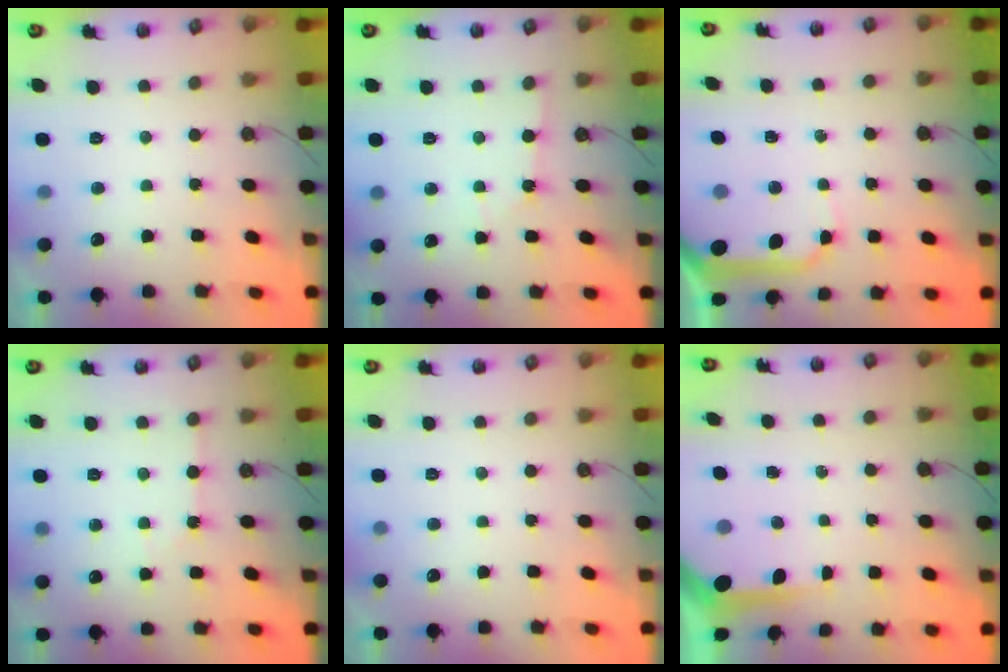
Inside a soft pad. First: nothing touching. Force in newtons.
{"total": 1.8, "press": 1.8, "slide": 0.3}
{"total": 9.8, "press": 9.7, "slide": 1.0}
{"total": 2.9, "press": 2.9, "slide": 0.5}
{"total": 0.0}
{"total": 6.5, "press": 6.5, "slide": 0.6}